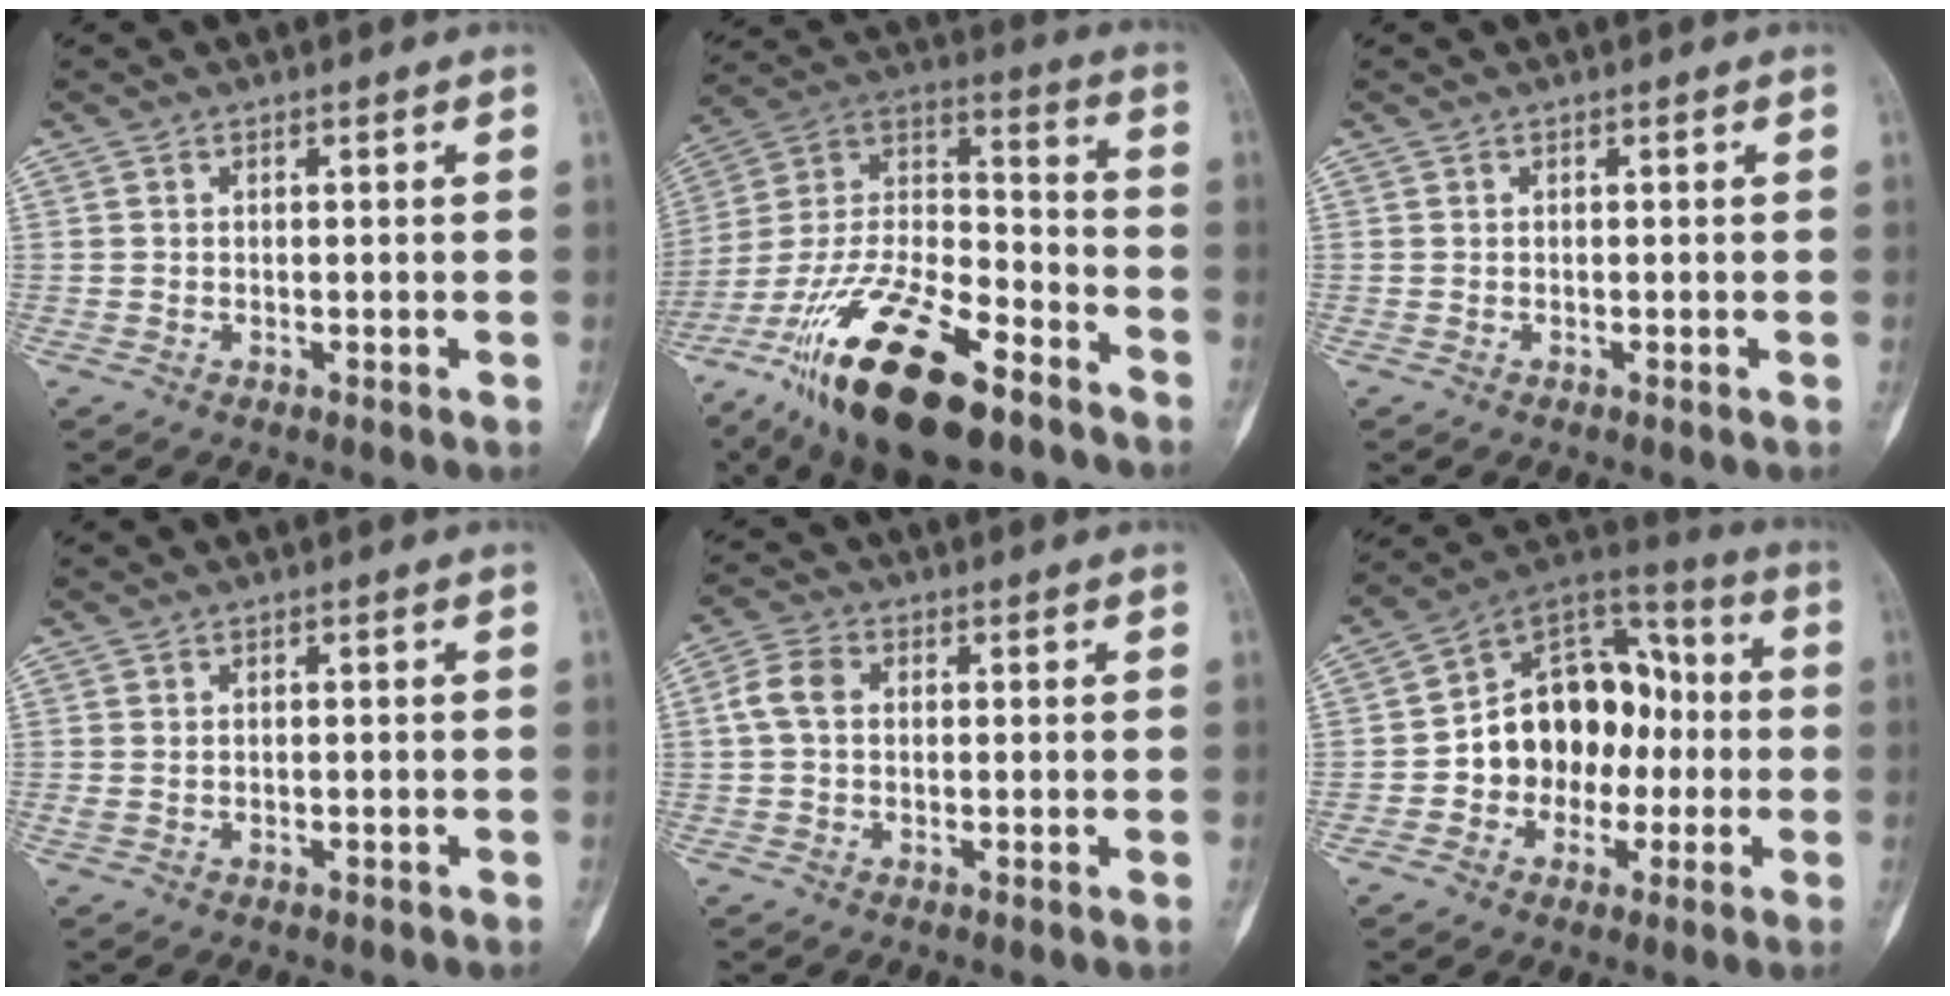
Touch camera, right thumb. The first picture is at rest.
{"total": 26.3, "force": [-16.7, 10.0, 17.8], "torque": [-0.348, 0.062, -0.295]}
{"total": 0.0}
{"total": 0.9, "force": [-0.1, 0.7, 0.6], "torque": [-0.019, 0.006, 0.001]}
{"total": 4.7, "force": [0.4, 3.4, 3.3], "torque": [-0.067, 0.013, -0.002]}
{"total": 16.9, "force": [-2.1, 12.9, 10.7], "torque": [-0.117, 0.052, -0.040]}